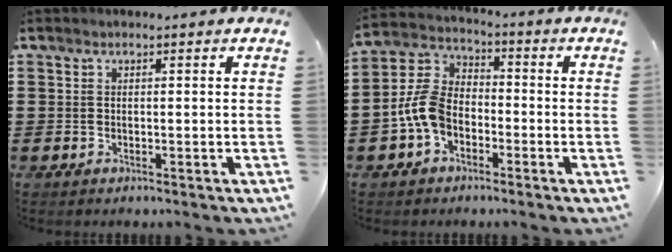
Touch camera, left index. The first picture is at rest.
{"total": 7.3, "force": [-2.6, 4.9, 4.8], "torque": [-0.139, -0.003, -0.060]}